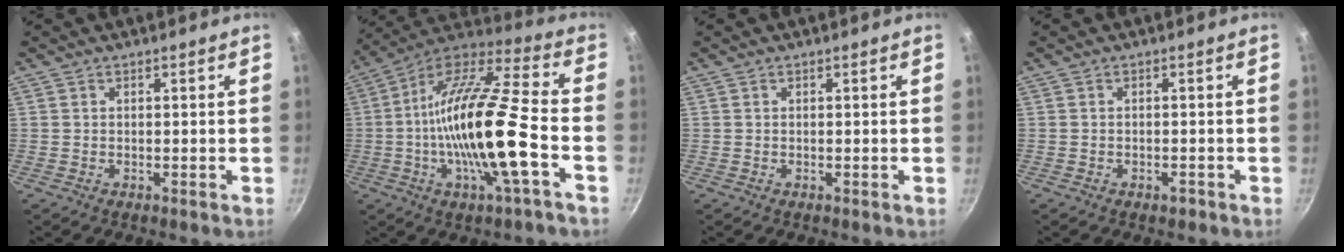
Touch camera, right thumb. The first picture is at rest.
{"total": 21.7, "force": [-4.5, 4.3, 20.8], "torque": [-0.371, 0.023, -0.098]}
{"total": 0.0}
{"total": 1.4, "force": [-0.9, 0.7, 0.8], "torque": [-0.014, 0.006, -0.008]}